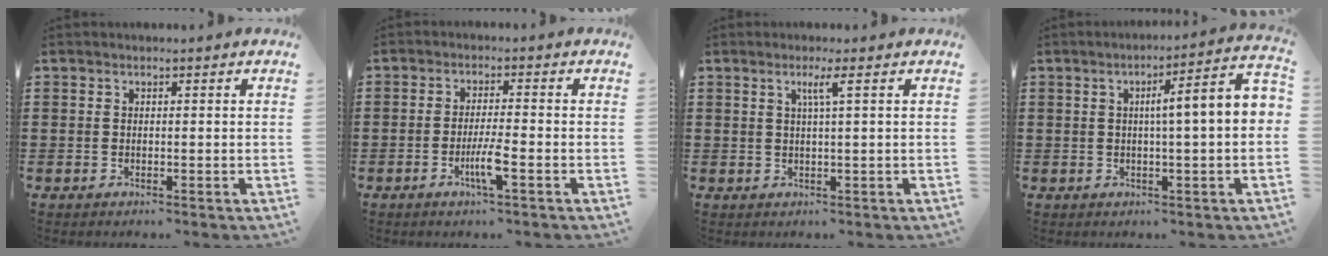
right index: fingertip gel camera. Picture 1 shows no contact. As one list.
[{"total": 4.4, "force": [-2.0, 0.2, 3.9], "torque": [-0.072, -0.009, -0.035]}, {"total": 2.3, "force": [0.7, -0.3, 2.2], "torque": [-0.043, -0.004, 0.009]}, {"total": 5.3, "force": [0.0, -0.2, 5.3], "torque": [-0.083, -0.016, -0.013]}]